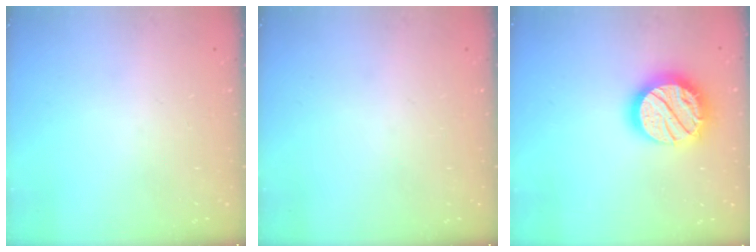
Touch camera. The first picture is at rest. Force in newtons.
{"total": 0.0}
{"total": 20.6, "press": 20.6, "slide": 1.6}